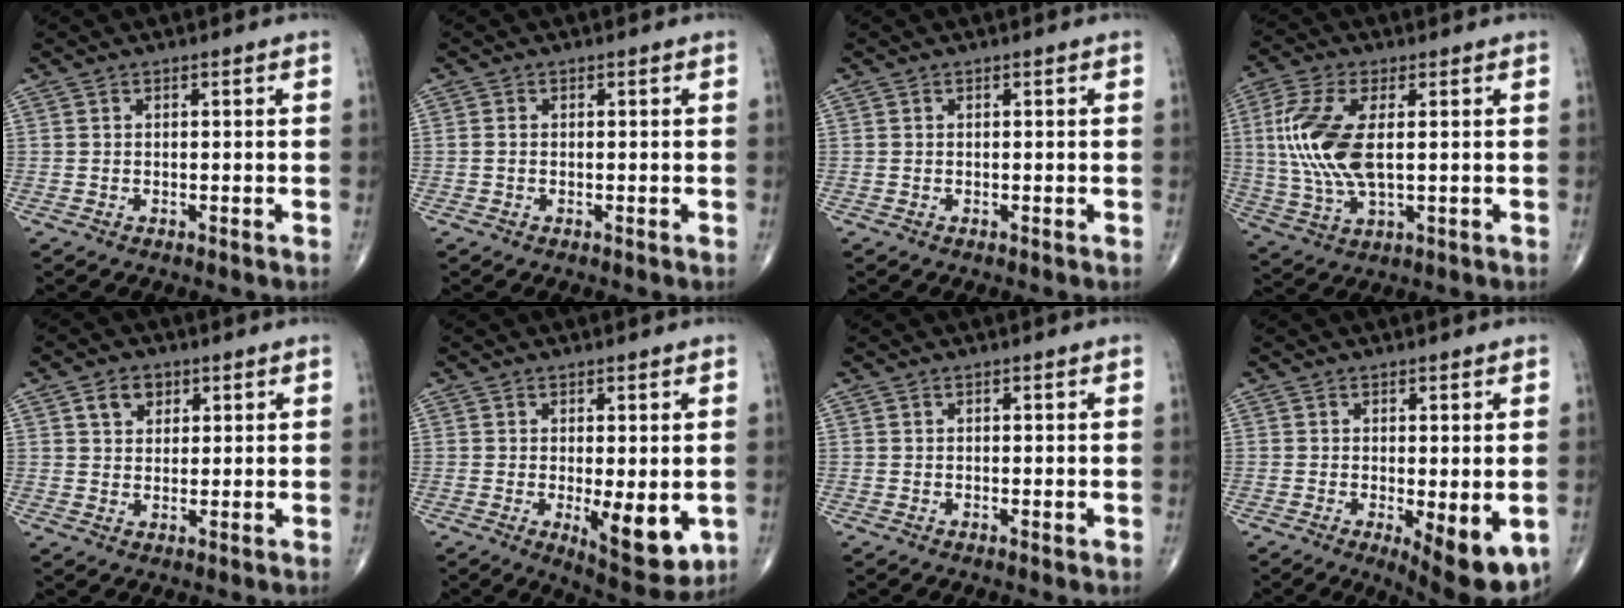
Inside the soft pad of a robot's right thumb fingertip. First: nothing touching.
{"total": 0.8, "force": [-0.1, 0.6, 0.5], "torque": [-0.012, 0.000, -0.002]}
{"total": 0.0}
{"total": 13.5, "force": [1.5, 6.1, 12.0], "torque": [-0.278, -0.003, 0.033]}
{"total": 4.5, "force": [2.2, 3.3, 2.2], "torque": [-0.019, -0.009, 0.037]}
{"total": 9.4, "force": [-1.5, 3.4, 8.6], "torque": [-0.107, -0.025, -0.011]}
{"total": 0.5, "force": [0.2, 0.1, 0.5], "torque": [-0.013, -0.003, 0.003]}
{"total": 9.2, "force": [-2.5, 3.0, 8.4], "torque": [-0.105, -0.023, -0.028]}